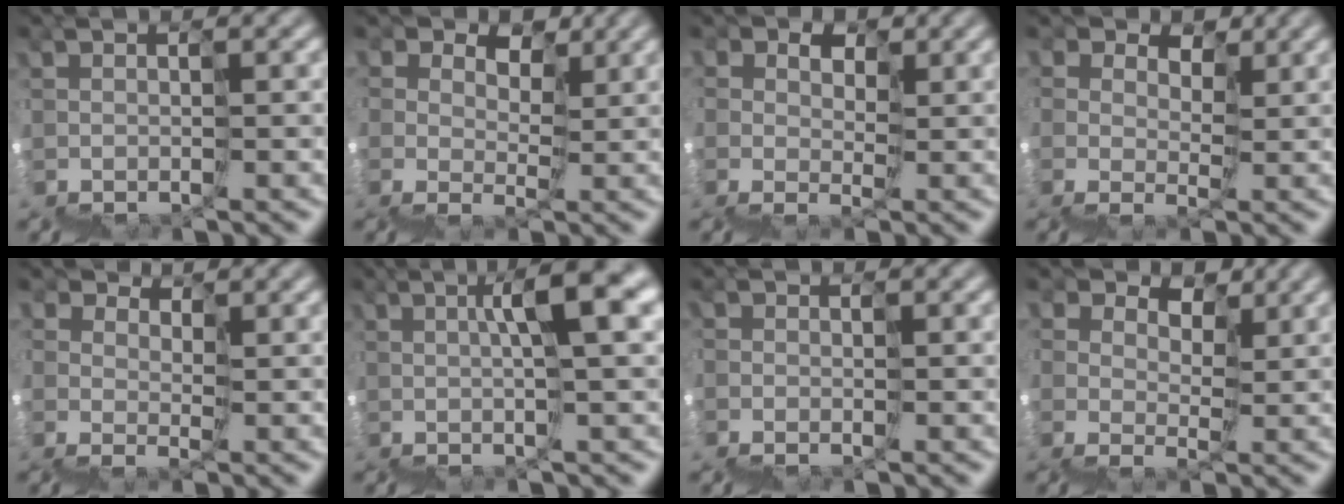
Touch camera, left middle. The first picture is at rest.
{"total": 5.1, "force": [2.9, 3.9, 1.6], "torque": [-0.016, 0.012, 0.059]}
{"total": 4.2, "force": [1.6, 3.3, 2.0], "torque": [-0.020, 0.002, 0.027]}
{"total": 4.3, "force": [2.1, 3.5, 1.3], "torque": [-0.013, 0.008, 0.044]}
{"total": 2.1, "force": [1.5, 1.4, 0.4], "torque": [-0.001, 0.007, 0.033]}
{"total": 7.5, "force": [2.3, 1.4, 7.0], "torque": [-0.086, 0.032, 0.029]}
{"total": 2.4, "force": [-1.7, 1.1, 1.4], "torque": [-0.028, -0.016, -0.024]}
{"total": 4.6, "force": [2.8, 3.4, 1.2], "torque": [-0.007, 0.014, 0.056]}